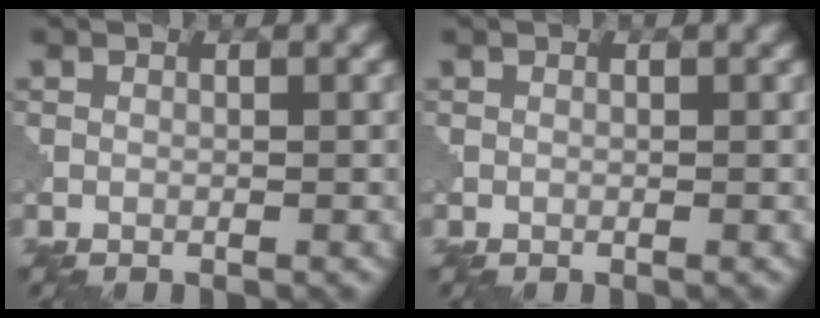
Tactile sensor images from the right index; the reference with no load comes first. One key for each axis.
{"total": 0.0}